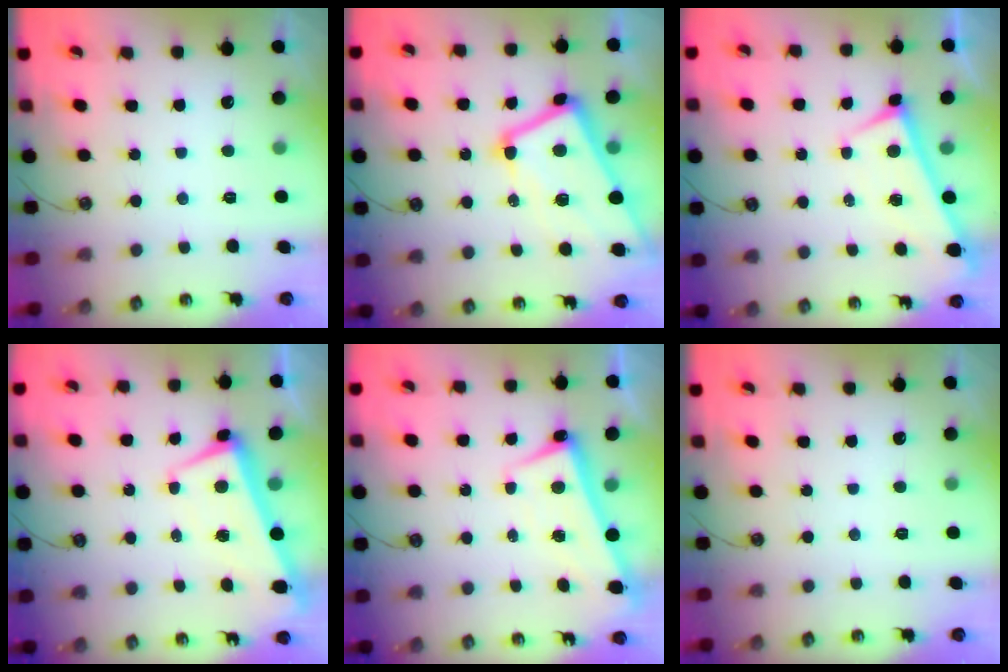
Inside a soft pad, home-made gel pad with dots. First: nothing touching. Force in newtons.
{"total": 12.0, "press": 11.9, "slide": 1.7}
{"total": 0.0}
{"total": 2.5, "press": 2.5, "slide": 0.4}
{"total": 2.7, "press": 2.6, "slide": 0.8}
{"total": 0.0}